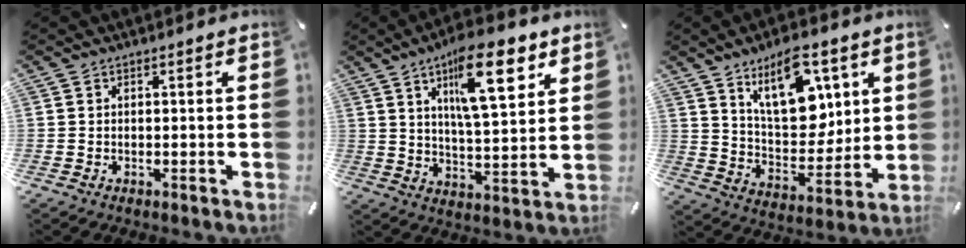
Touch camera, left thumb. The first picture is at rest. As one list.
[{"total": 17.4, "force": [8.8, 6.7, 13.5], "torque": [-0.199, -0.029, 0.138]}, {"total": 17.3, "force": [8.9, 9.5, 11.4], "torque": [-0.165, -0.035, 0.157]}]